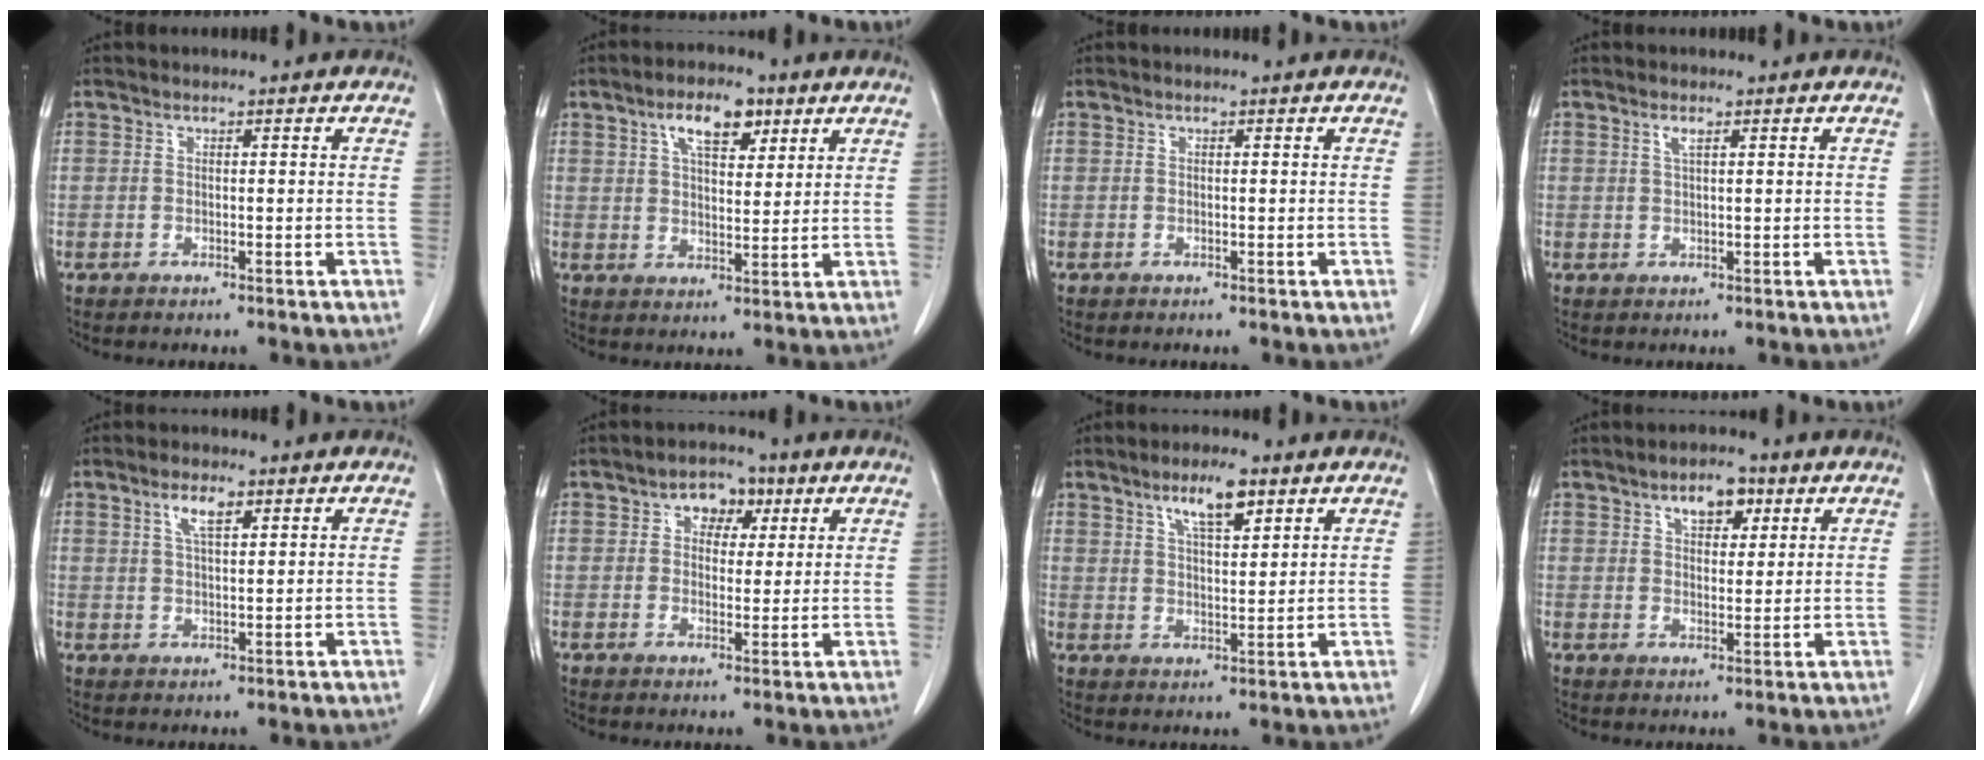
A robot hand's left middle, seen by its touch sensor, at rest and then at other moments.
{"total": 7.4, "force": [4.0, 3.1, 5.4], "torque": [-0.093, 0.011, 0.066]}
{"total": 0.0}
{"total": 1.3, "force": [0.7, 0.2, 1.1], "torque": [-0.026, 0.001, 0.014]}
{"total": 3.9, "force": [2.1, 1.1, 3.1], "torque": [-0.062, 0.005, 0.040]}
{"total": 5.1, "force": [2.2, 3.4, 3.1], "torque": [-0.042, 0.017, 0.033]}
{"total": 6.3, "force": [3.9, 1.4, 4.8], "torque": [-0.087, 0.003, 0.067]}
{"total": 5.2, "force": [2.8, 2.6, 3.6], "torque": [-0.053, 0.007, 0.045]}